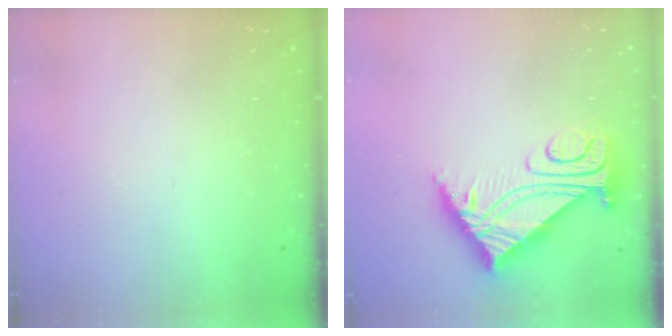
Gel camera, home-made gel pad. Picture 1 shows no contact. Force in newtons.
{"total": 8.2, "press": 8.2, "slide": 0.8}